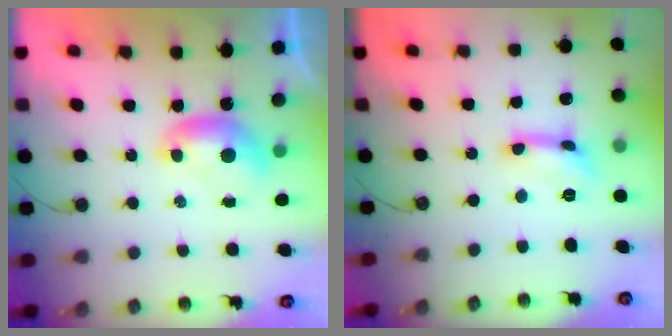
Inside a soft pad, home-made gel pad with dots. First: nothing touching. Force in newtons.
{"total": 2.7, "press": 2.7, "slide": 0.3}